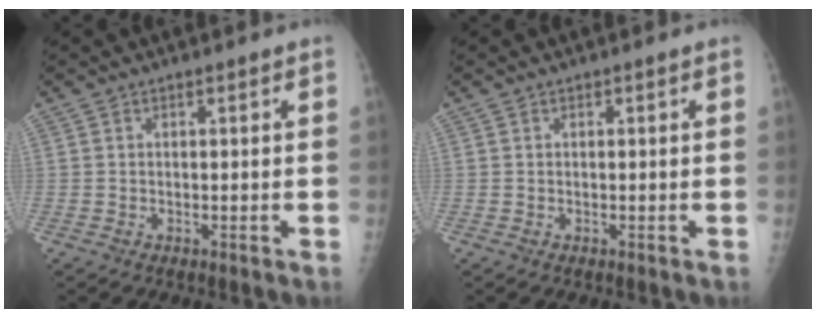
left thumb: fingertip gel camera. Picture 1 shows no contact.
{"total": 0.0}